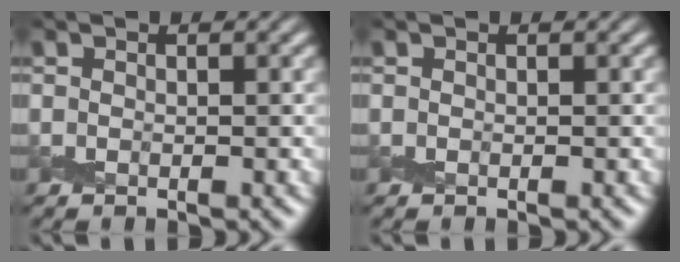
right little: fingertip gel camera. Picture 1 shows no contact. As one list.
[{"total": 0.0}]